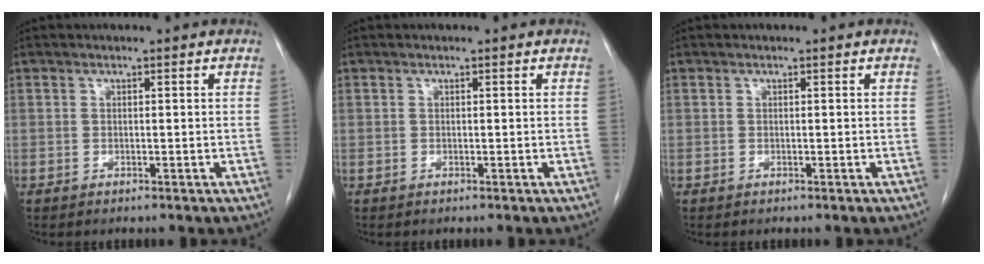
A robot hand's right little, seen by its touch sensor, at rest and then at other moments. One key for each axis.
{"total": 0.0}
{"total": 0.0}